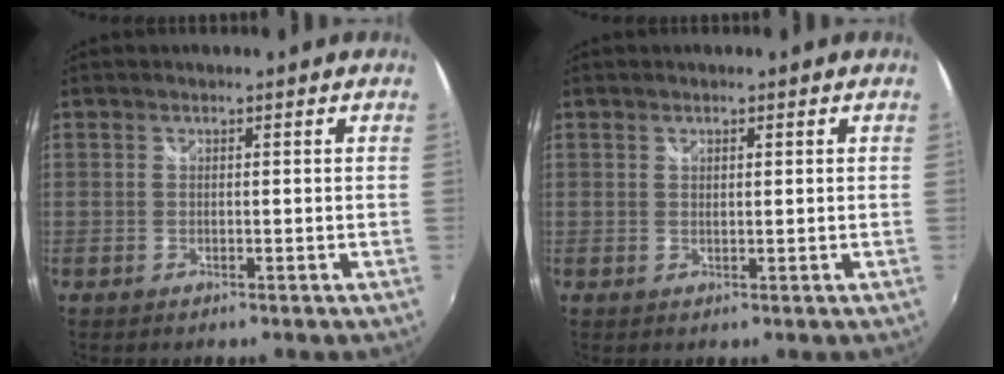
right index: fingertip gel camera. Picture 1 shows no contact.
{"total": 1.0, "force": [0.5, 0.3, 0.7], "torque": [-0.011, 0.002, 0.009]}